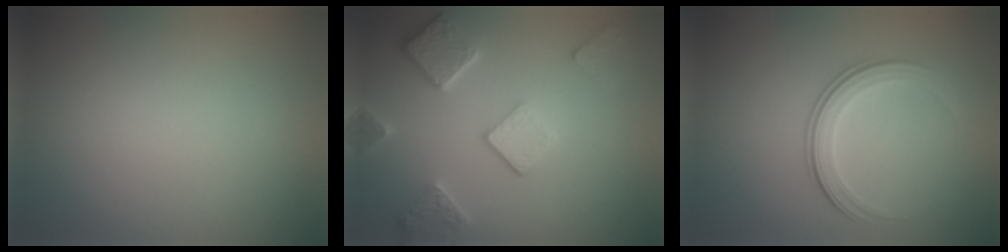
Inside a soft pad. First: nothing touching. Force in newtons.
{"total": 5.1, "press": 3.9, "slide": 3.2}
{"total": 3.0, "press": 2.6, "slide": 1.5}